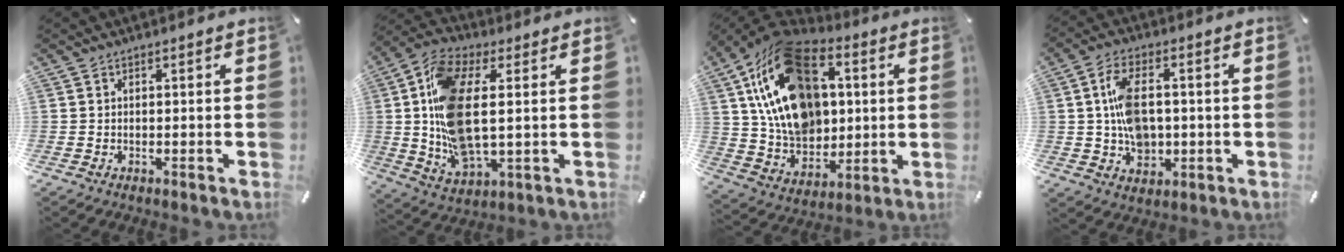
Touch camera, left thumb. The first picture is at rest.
{"total": 16.4, "force": [2.1, 7.9, 14.2], "torque": [-0.314, -0.010, 0.040]}
{"total": 23.0, "force": [6.5, 16.8, 14.3], "torque": [-0.273, -0.037, 0.116]}
{"total": 9.8, "force": [0.3, 6.8, 7.0], "torque": [-0.120, 0.006, 0.007]}